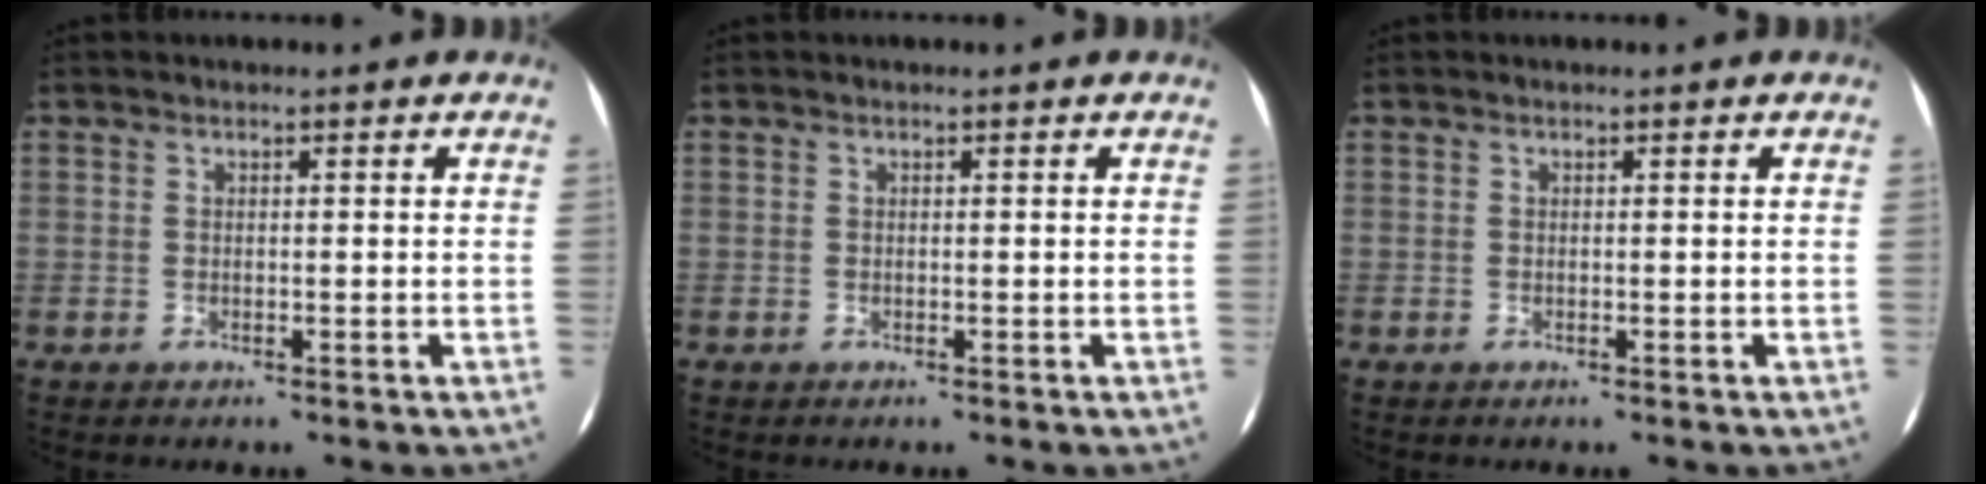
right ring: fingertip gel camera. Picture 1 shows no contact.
{"total": 0.0}
{"total": 0.0}